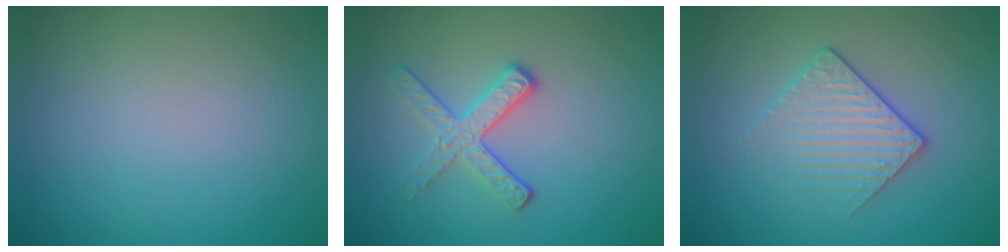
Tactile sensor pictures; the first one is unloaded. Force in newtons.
{"total": 2.9, "press": 2.6, "slide": 1.3}
{"total": 2.4, "press": 2.1, "slide": 1.1}